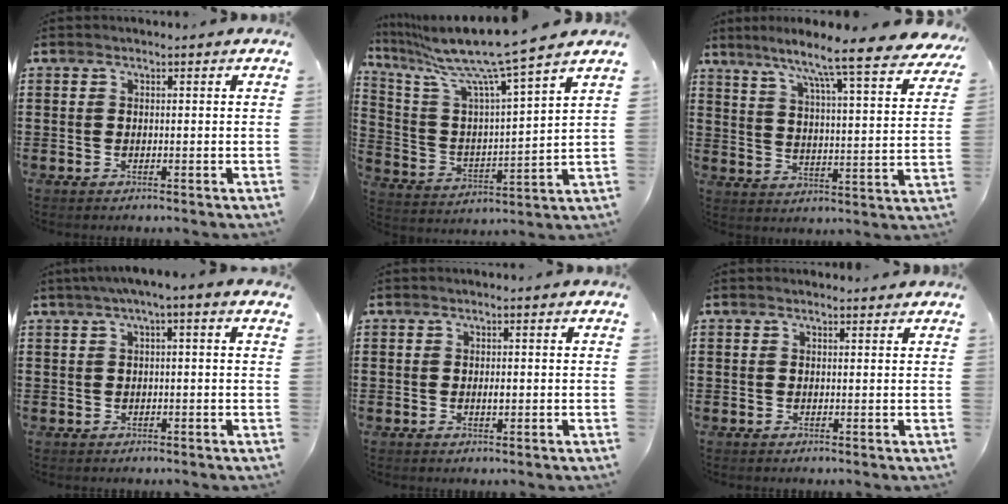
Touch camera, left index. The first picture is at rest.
{"total": 10.6, "force": [9.0, -0.8, 5.5], "torque": [-0.143, -0.064, 0.146]}
{"total": 8.4, "force": [7.3, -0.8, 4.2], "torque": [-0.095, -0.065, 0.111]}
{"total": 1.6, "force": [-0.6, 0.3, 1.5], "torque": [-0.025, 0.000, -0.013]}
{"total": 1.1, "force": [0.0, 0.4, 1.1], "torque": [-0.022, 0.000, -0.001]}
{"total": 0.6, "force": [0.6, 0.3, 0.0], "torque": [-0.001, 0.002, 0.011]}